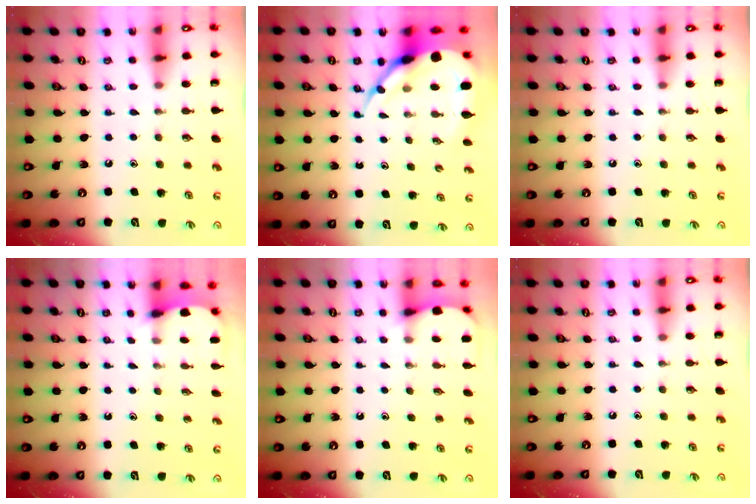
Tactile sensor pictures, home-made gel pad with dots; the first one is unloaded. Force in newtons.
{"total": 11.4, "press": 11.3, "slide": 1.2}
{"total": 0.0}
{"total": 2.6, "press": 2.6, "slide": 0.3}
{"total": 2.7, "press": 2.7, "slide": 0.3}
{"total": 0.0}